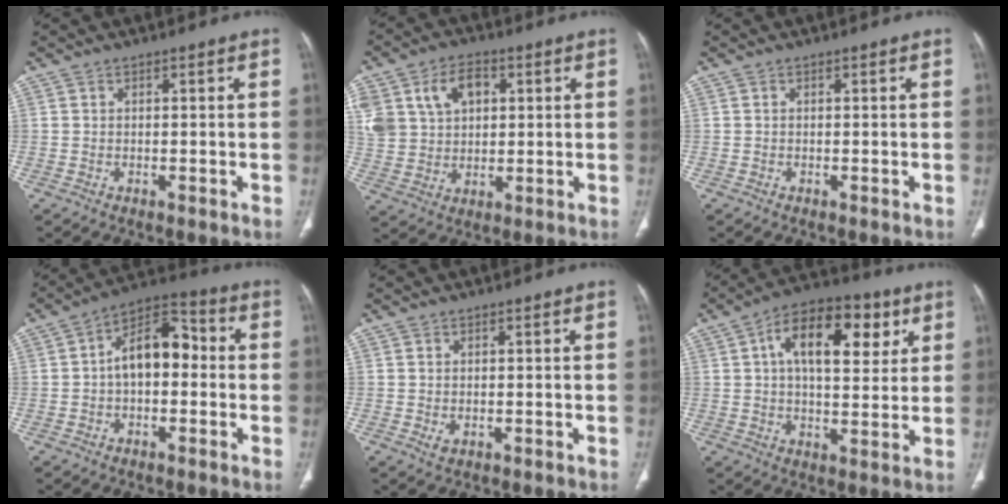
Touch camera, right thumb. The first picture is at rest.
{"total": 13.5, "force": [4.7, 9.8, 8.1], "torque": [-0.150, 0.004, 0.094]}
{"total": 0.0}
{"total": 11.2, "force": [-0.1, 6.7, 9.0], "torque": [-0.121, 0.040, -0.014]}
{"total": 1.5, "force": [-0.3, 1.0, 1.1], "torque": [-0.024, 0.001, 0.000]}
{"total": 16.3, "force": [5.5, 8.6, 12.8], "torque": [-0.164, 0.005, 0.078]}